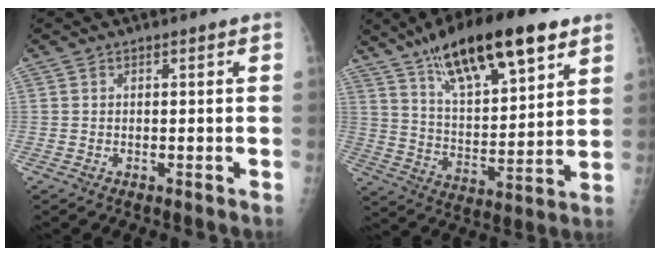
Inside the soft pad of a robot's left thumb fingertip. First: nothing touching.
{"total": 22.0, "force": [13.4, 7.4, 15.8], "torque": [-0.237, -0.042, 0.230]}